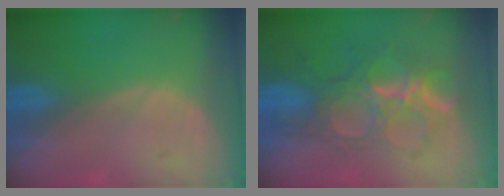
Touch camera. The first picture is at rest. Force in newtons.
{"total": 8.9, "press": 8.2, "slide": 3.6}